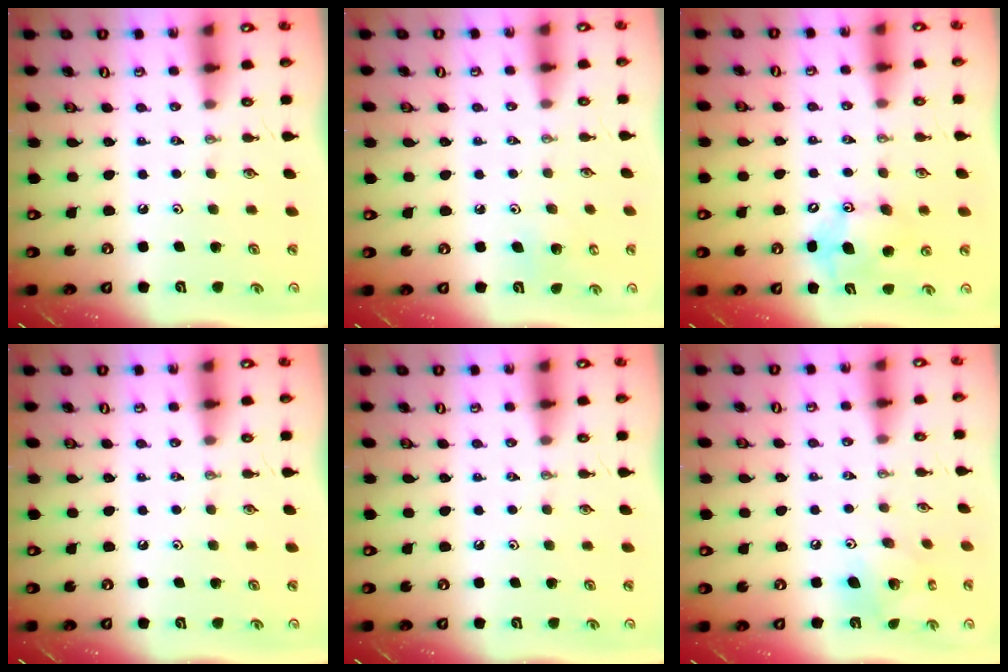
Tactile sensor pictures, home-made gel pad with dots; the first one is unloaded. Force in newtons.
{"total": 4.1, "press": 4.1, "slide": 0.4}
{"total": 12.0, "press": 11.7, "slide": 2.8}
{"total": 0.0}
{"total": 0.0}
{"total": 10.6, "press": 10.5, "slide": 0.9}